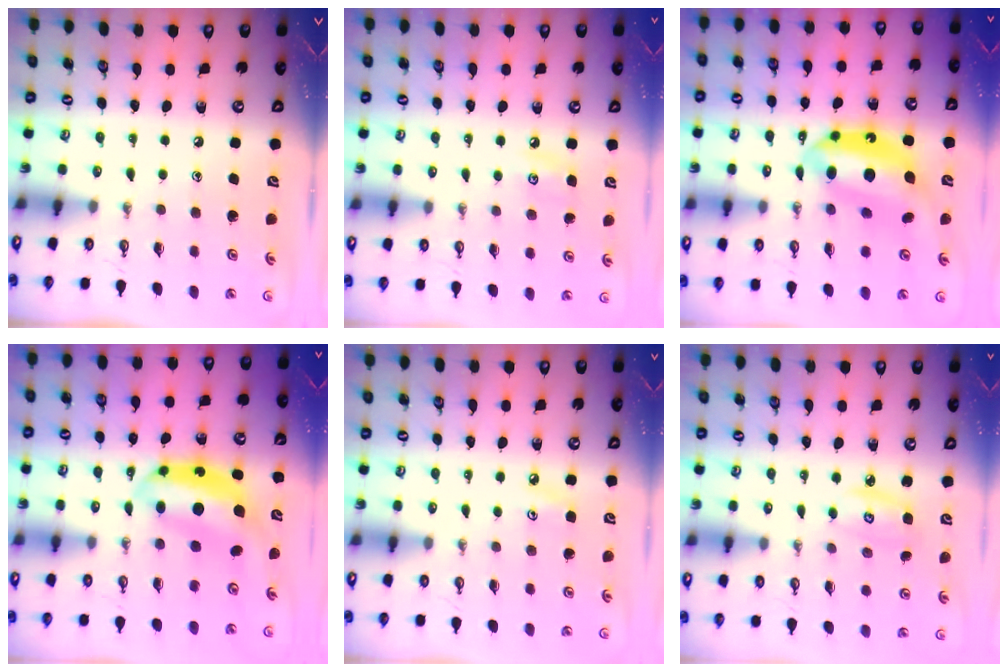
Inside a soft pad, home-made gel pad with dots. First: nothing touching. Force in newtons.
{"total": 4.7, "press": 4.6, "slide": 0.7}
{"total": 15.3, "press": 15.3, "slide": 1.4}
{"total": 7.6, "press": 7.6, "slide": 0.8}
{"total": 4.3, "press": 4.2, "slide": 0.5}
{"total": 3.7, "press": 3.7, "slide": 0.3}